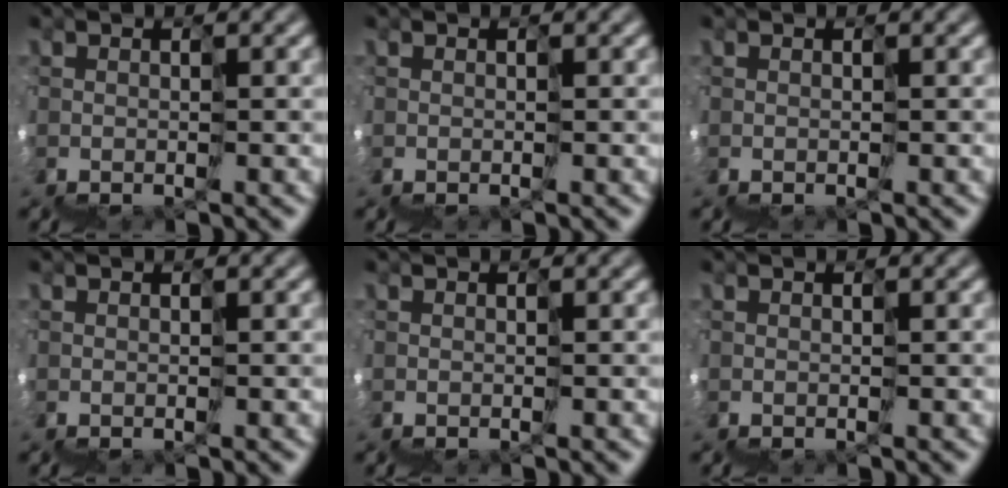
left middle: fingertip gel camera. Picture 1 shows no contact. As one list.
[{"total": 0.0}, {"total": 0.0}, {"total": 0.0}, {"total": 0.0}, {"total": 0.0}]